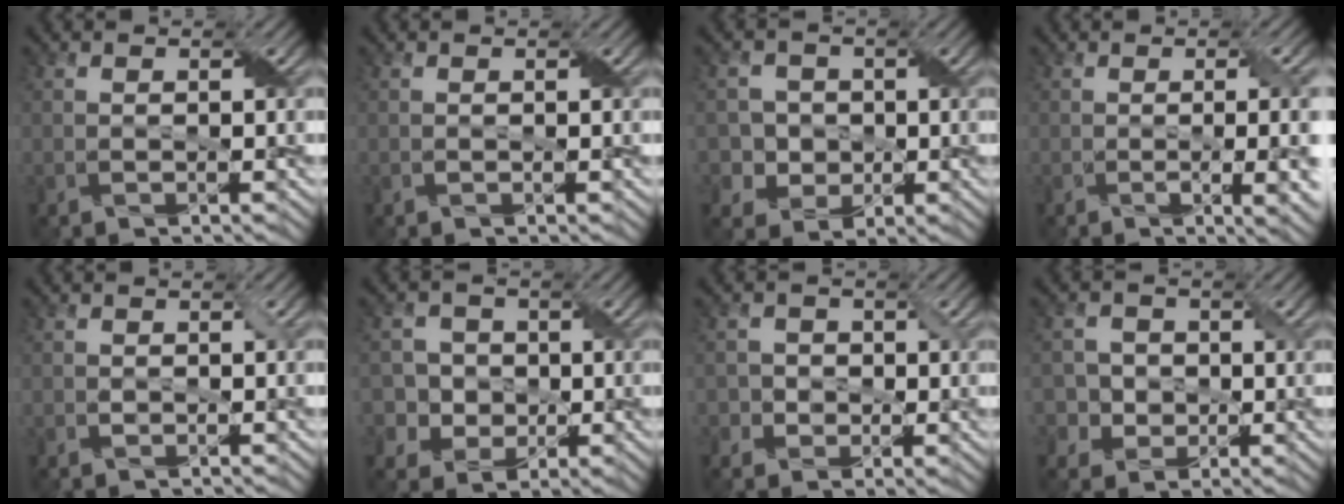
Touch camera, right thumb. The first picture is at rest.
{"total": 0.0}
{"total": 4.5, "force": [-0.2, 4.4, 0.9], "torque": [-0.033, 0.003, -0.011]}
{"total": 8.6, "force": [-0.8, 2.9, 8.0], "torque": [-0.086, 0.000, 0.001]}
{"total": 0.8, "force": [-0.1, 0.7, 0.4], "torque": [-0.012, 0.000, -0.003]}
{"total": 5.0, "force": [-0.2, 4.9, 1.1], "torque": [-0.037, 0.007, -0.016]}
{"total": 3.3, "force": [-0.3, 3.2, 0.7], "torque": [-0.016, 0.007, -0.020]}
{"total": 4.0, "force": [-0.3, 3.9, 0.9], "torque": [-0.026, 0.007, -0.022]}